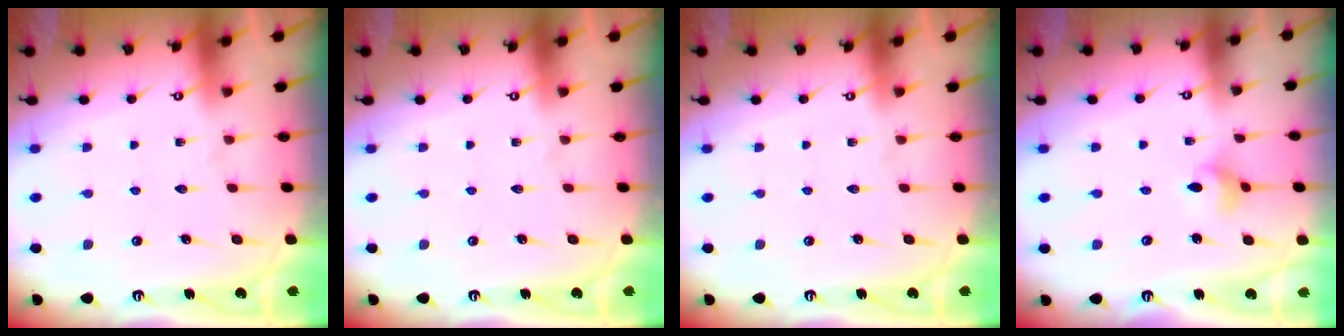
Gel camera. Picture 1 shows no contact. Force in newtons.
{"total": 0.0}
{"total": 0.0}
{"total": 2.9, "press": 2.9, "slide": 0.5}